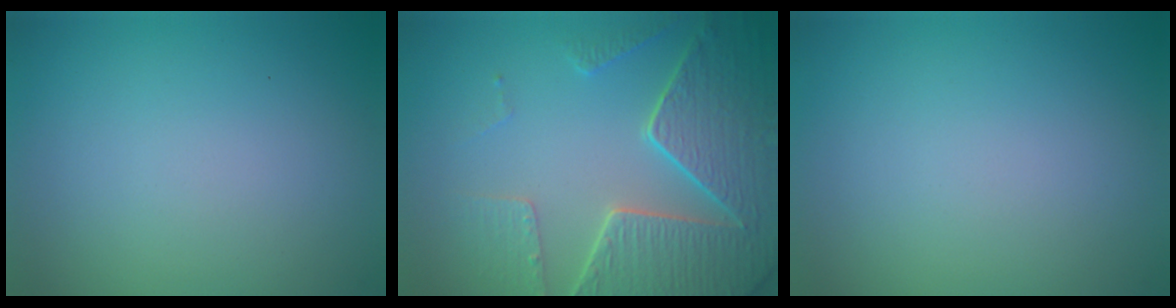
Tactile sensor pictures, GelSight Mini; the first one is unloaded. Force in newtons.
{"total": 7.7, "press": 5.9, "slide": 4.9}
{"total": 0.0}